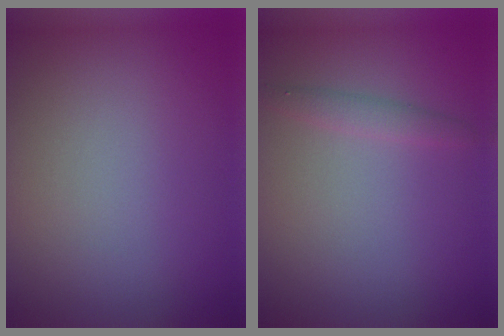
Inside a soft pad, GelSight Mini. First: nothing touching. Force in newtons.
{"total": 1.3, "press": 1.3, "slide": 0.1}